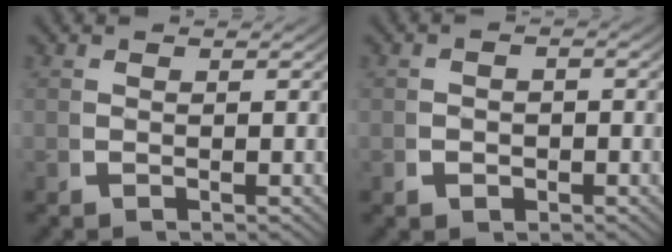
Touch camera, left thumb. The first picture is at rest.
{"total": 1.5, "force": [-0.5, 1.2, 0.7], "torque": [-0.015, -0.005, -0.010]}